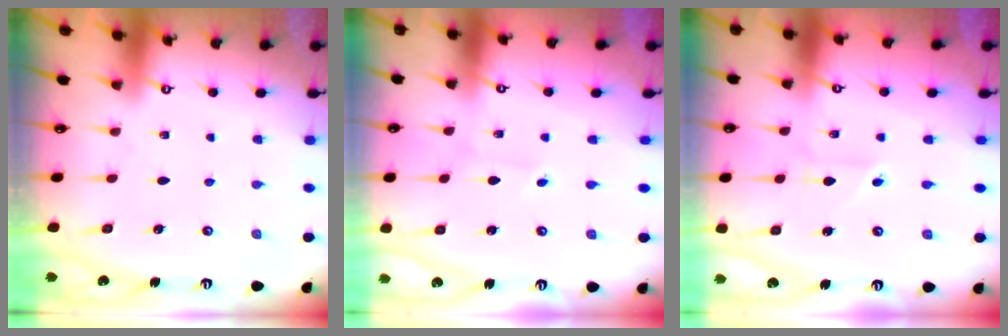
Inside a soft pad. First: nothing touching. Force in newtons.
{"total": 0.6, "press": 0.6, "slide": 0.0}
{"total": 2.6, "press": 2.6, "slide": 0.2}